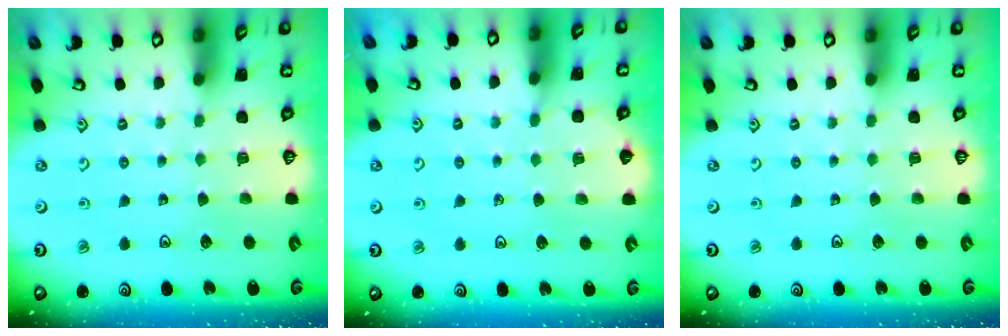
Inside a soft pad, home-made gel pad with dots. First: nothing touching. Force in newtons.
{"total": 2.5, "press": 2.5, "slide": 0.3}
{"total": 0.0}